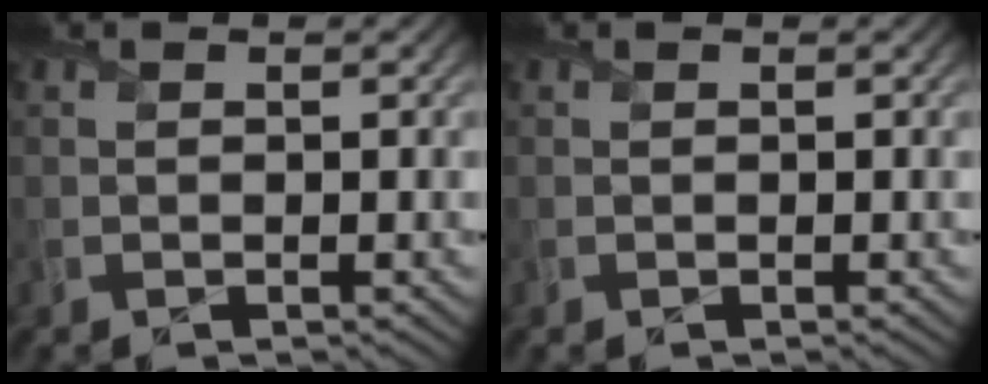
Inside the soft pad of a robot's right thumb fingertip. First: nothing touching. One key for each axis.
{"total": 0.0}